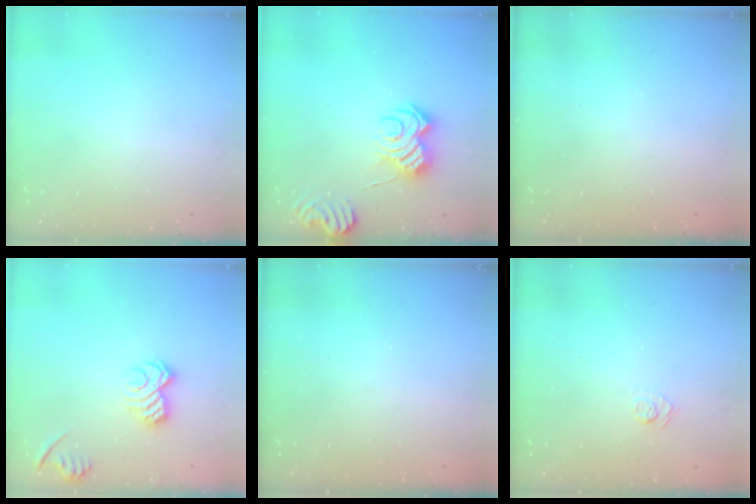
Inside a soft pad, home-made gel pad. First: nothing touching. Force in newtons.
{"total": 9.8, "press": 9.8, "slide": 0.4}
{"total": 1.5, "press": 1.4, "slide": 0.6}
{"total": 10.4, "press": 10.3, "slide": 1.3}
{"total": 1.5, "press": 1.4, "slide": 0.6}
{"total": 2.8, "press": 2.3, "slide": 1.6}